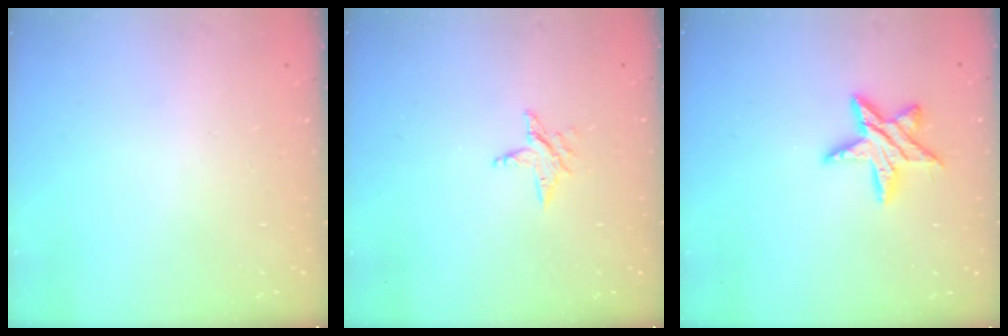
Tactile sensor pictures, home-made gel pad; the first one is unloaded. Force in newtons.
{"total": 3.5, "press": 3.4, "slide": 0.3}
{"total": 10.8, "press": 10.8, "slide": 0.6}